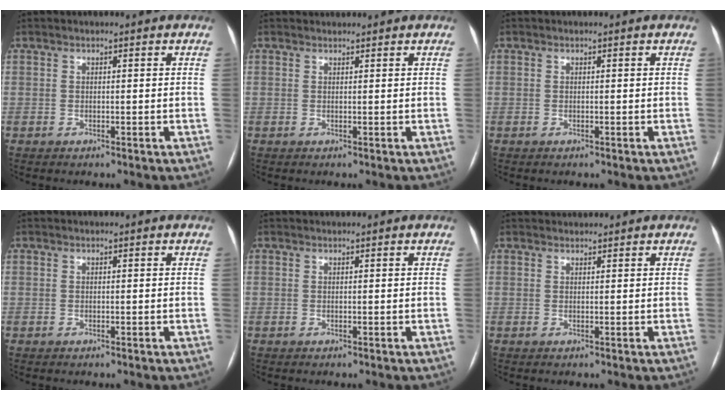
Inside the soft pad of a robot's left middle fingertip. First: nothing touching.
{"total": 1.5, "force": [1.4, 0.3, 0.1], "torque": [-0.007, 0.020, 0.026]}
{"total": 0.0}
{"total": 0.0}
{"total": 0.7, "force": [0.7, 0.0, 0.1], "torque": [-0.002, 0.015, 0.015]}
{"total": 1.8, "force": [1.8, 0.2, 0.0], "torque": [-0.005, 0.022, 0.033]}